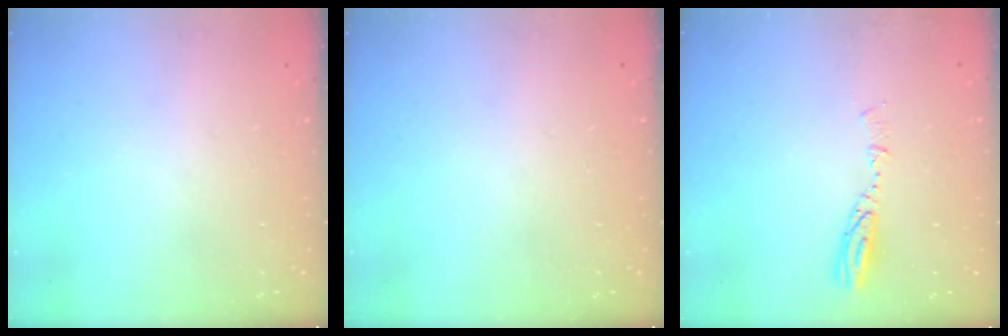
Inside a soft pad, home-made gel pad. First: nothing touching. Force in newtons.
{"total": 0.0}
{"total": 4.4, "press": 4.4, "slide": 0.4}